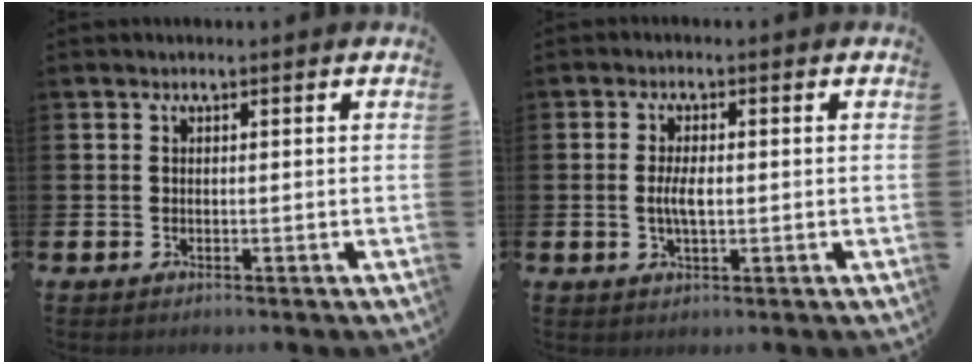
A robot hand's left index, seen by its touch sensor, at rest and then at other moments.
{"total": 3.4, "force": [-0.1, 1.4, 3.1], "torque": [-0.056, 0.002, -0.004]}